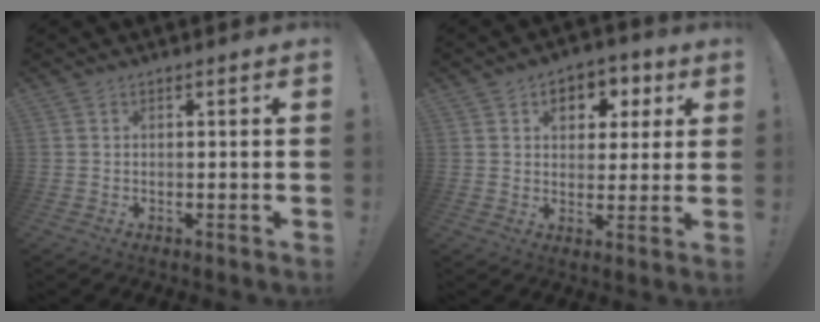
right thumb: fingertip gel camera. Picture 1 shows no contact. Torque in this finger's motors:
{"motor_torque": [0.07, 0.30, 0.37, 0.55, 0.00]}